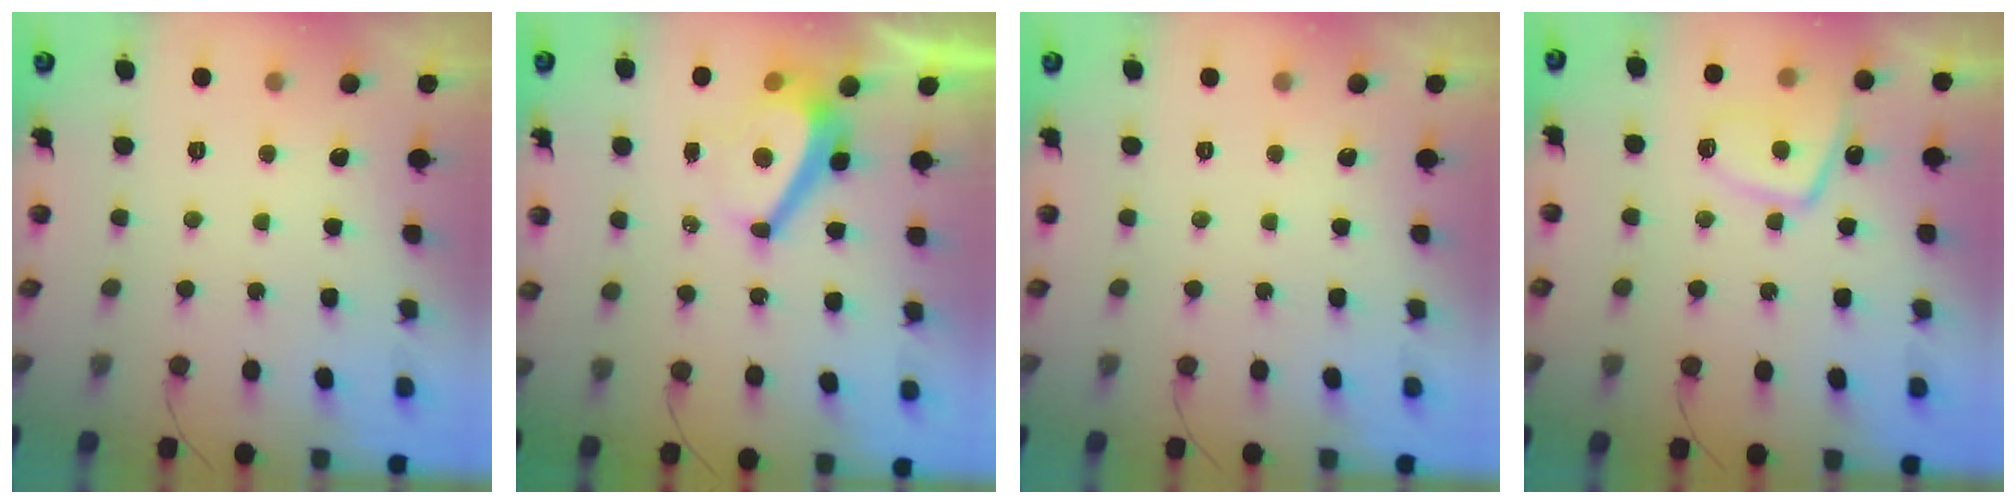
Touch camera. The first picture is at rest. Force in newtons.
{"total": 7.1, "press": 7.1, "slide": 0.8}
{"total": 0.0}
{"total": 10.0, "press": 9.9, "slide": 1.2}